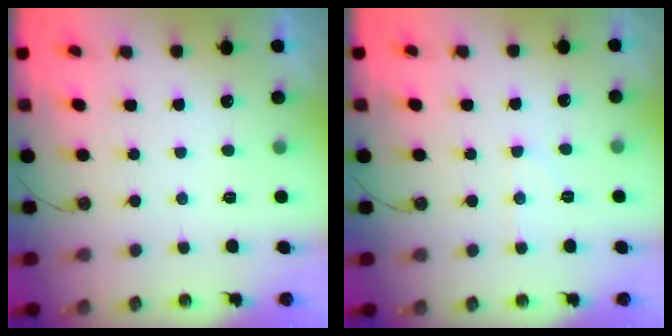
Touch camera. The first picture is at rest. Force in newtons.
{"total": 5.3, "press": 5.2, "slide": 0.6}